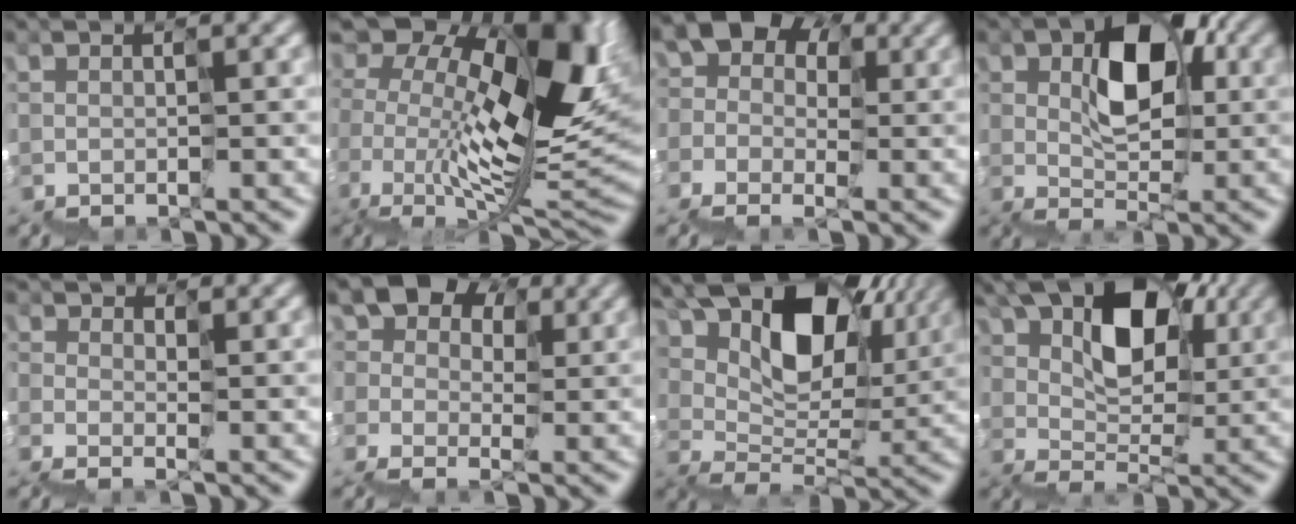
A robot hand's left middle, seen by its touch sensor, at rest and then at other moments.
{"total": 13.3, "force": [2.2, 7.9, 10.5], "torque": [-0.188, 0.014, 0.033]}
{"total": 6.3, "force": [0.9, 5.4, 3.2], "torque": [-0.040, 0.029, -0.002]}
{"total": 5.5, "force": [2.1, 3.2, 4.0], "torque": [-0.071, 0.027, 0.033]}
{"total": 1.0, "force": [0.8, 0.7, 0.1], "torque": [0.000, 0.002, 0.012]}
{"total": 6.9, "force": [3.0, 5.3, 3.3], "torque": [-0.049, 0.034, 0.036]}
{"total": 10.8, "force": [6.8, 5.8, 6.2], "torque": [-0.108, 0.021, 0.117]}
{"total": 8.0, "force": [4.1, 4.7, 5.0], "torque": [-0.072, 0.025, 0.054]}